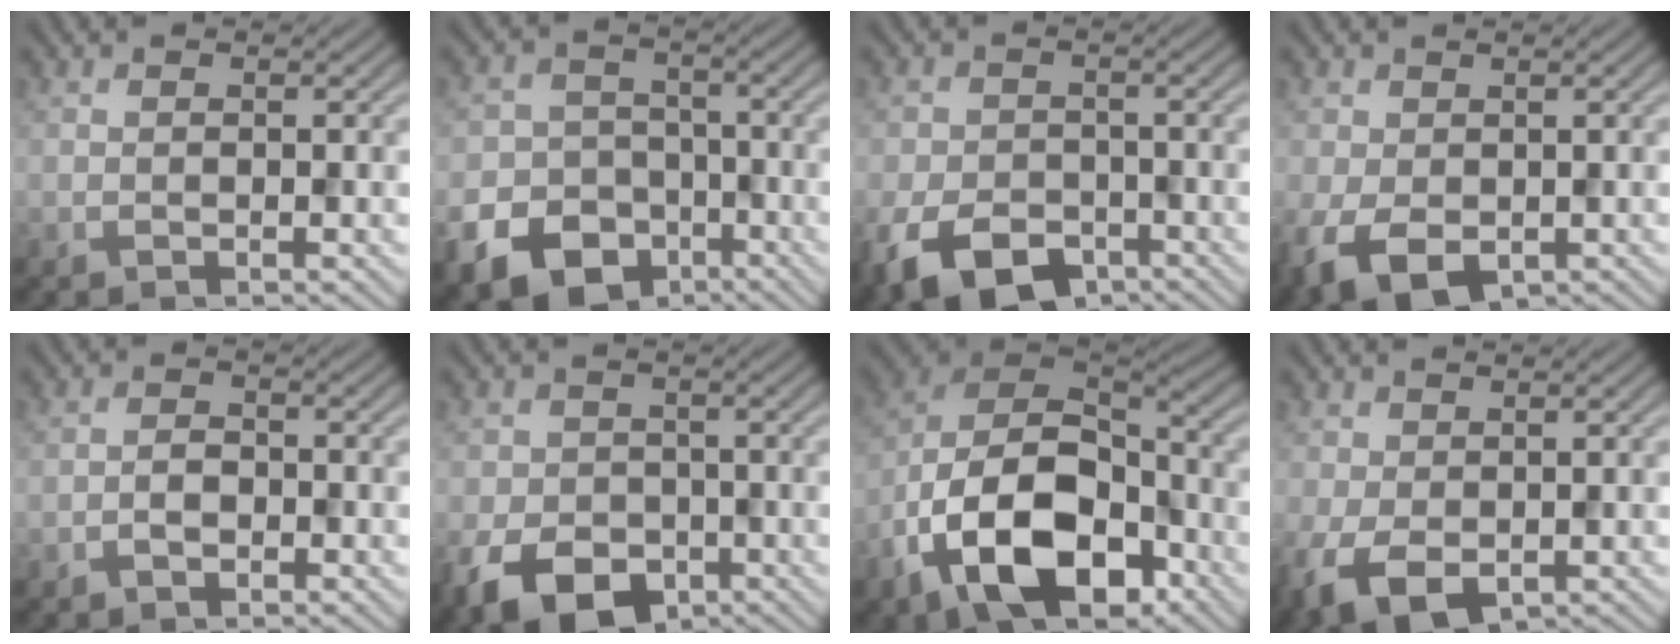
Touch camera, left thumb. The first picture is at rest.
{"total": 13.5, "force": [-7.6, 10.1, 4.6], "torque": [-0.114, -0.060, -0.140]}
{"total": 9.2, "force": [-5.0, 5.7, 5.2], "torque": [-0.113, -0.024, -0.086]}
{"total": 6.3, "force": [-2.0, 4.2, 4.3], "torque": [-0.106, -0.016, -0.031]}
{"total": 2.1, "force": [-1.2, 1.2, 1.3], "torque": [-0.022, 0.005, -0.024]}
{"total": 8.7, "force": [-4.1, 6.1, 4.6], "torque": [-0.099, -0.026, -0.074]}
{"total": 17.2, "force": [-8.2, 9.8, 11.5], "torque": [-0.238, -0.036, -0.162]}
{"total": 5.7, "force": [-1.6, 3.8, 4.0], "torque": [-0.099, -0.013, -0.027]}